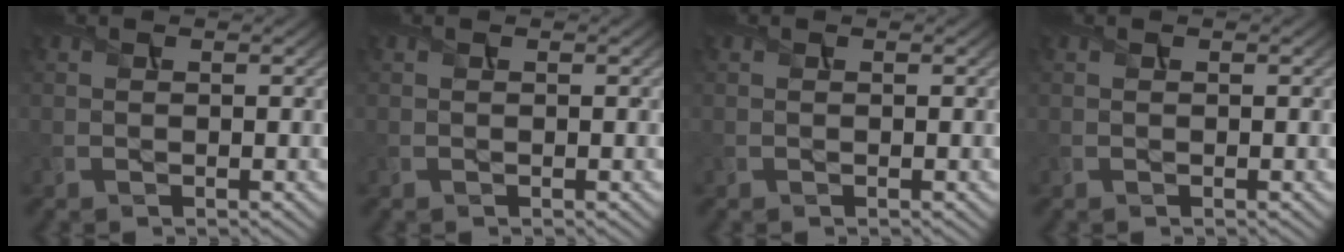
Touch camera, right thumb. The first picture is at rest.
{"total": 0.0}
{"total": 0.0}
{"total": 0.0}